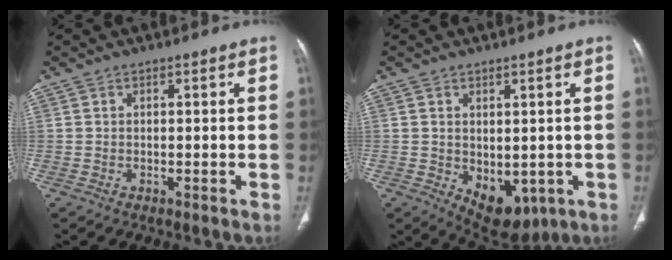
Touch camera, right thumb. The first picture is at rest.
{"total": 8.8, "force": [-1.9, 5.5, 6.6], "torque": [-0.066, -0.006, -0.003]}